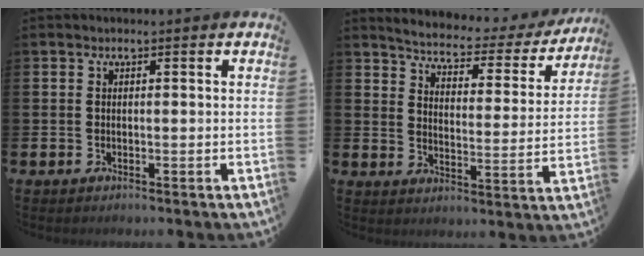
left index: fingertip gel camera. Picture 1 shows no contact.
{"total": 4.0, "force": [3.8, 0.9, 1.2], "torque": [-0.049, -0.034, 0.056]}